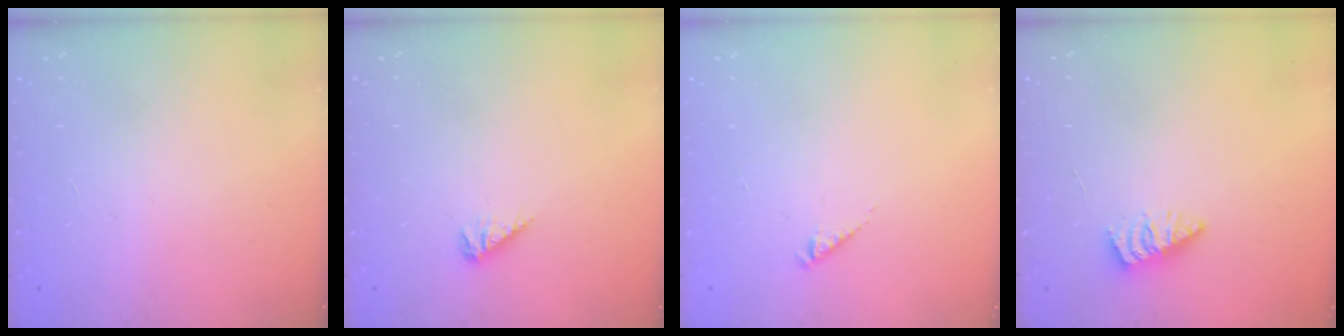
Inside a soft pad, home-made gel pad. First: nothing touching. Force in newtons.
{"total": 3.3, "press": 3.3, "slide": 0.6}
{"total": 2.4, "press": 2.4, "slide": 0.4}
{"total": 2.6, "press": 2.6, "slide": 0.2}